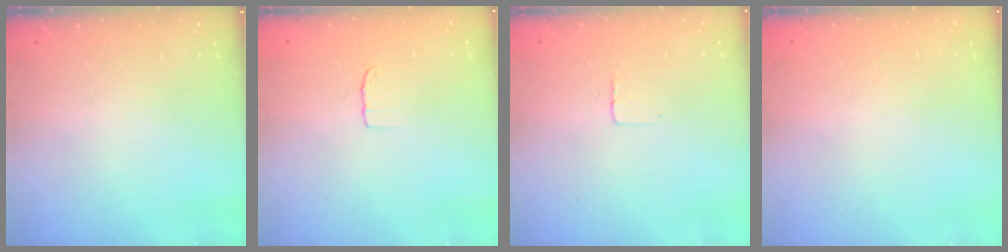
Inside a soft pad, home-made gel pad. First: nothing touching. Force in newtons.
{"total": 4.4, "press": 4.3, "slide": 0.4}
{"total": 2.3, "press": 2.3, "slide": 0.1}
{"total": 0.0}